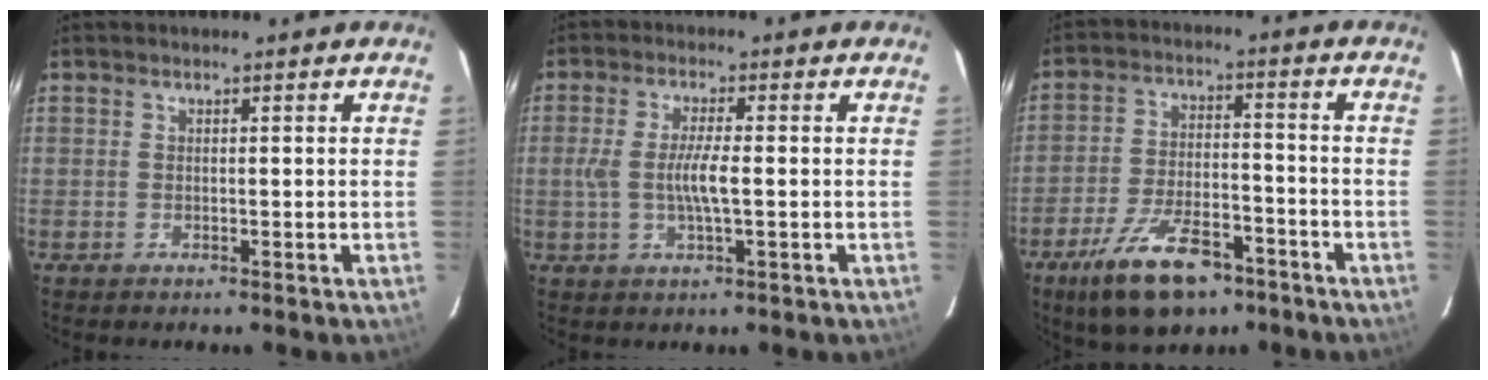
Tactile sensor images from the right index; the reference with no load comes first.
{"total": 5.7, "force": [-0.7, 0.8, 5.6], "torque": [-0.107, -0.003, -0.011]}
{"total": 14.5, "force": [-9.3, 6.2, 9.2], "torque": [-0.193, -0.013, -0.152]}